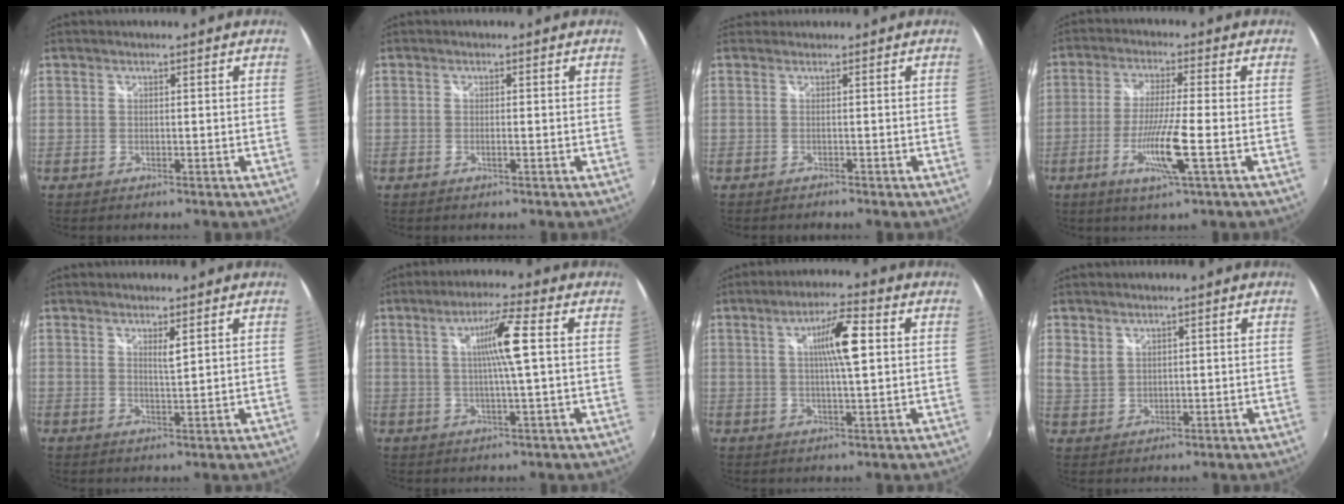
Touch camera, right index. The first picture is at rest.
{"total": 0.7, "force": [-0.3, -0.1, 0.6], "torque": [-0.012, -0.001, -0.006]}
{"total": 1.2, "force": [0.1, 1.1, 0.4], "torque": [-0.012, -0.003, -0.002]}
{"total": 8.8, "force": [-3.0, -0.4, 8.2], "torque": [-0.163, -0.015, -0.057]}
{"total": 1.9, "force": [1.1, 0.0, 1.6], "torque": [-0.026, -0.003, 0.016]}
{"total": 7.2, "force": [1.0, -0.6, 7.0], "torque": [-0.121, 0.002, 0.019]}
{"total": 7.7, "force": [1.6, 1.0, 7.5], "torque": [-0.124, 0.006, 0.026]}
{"total": 3.2, "force": [1.7, 2.4, 1.3], "torque": [-0.020, 0.000, 0.038]}